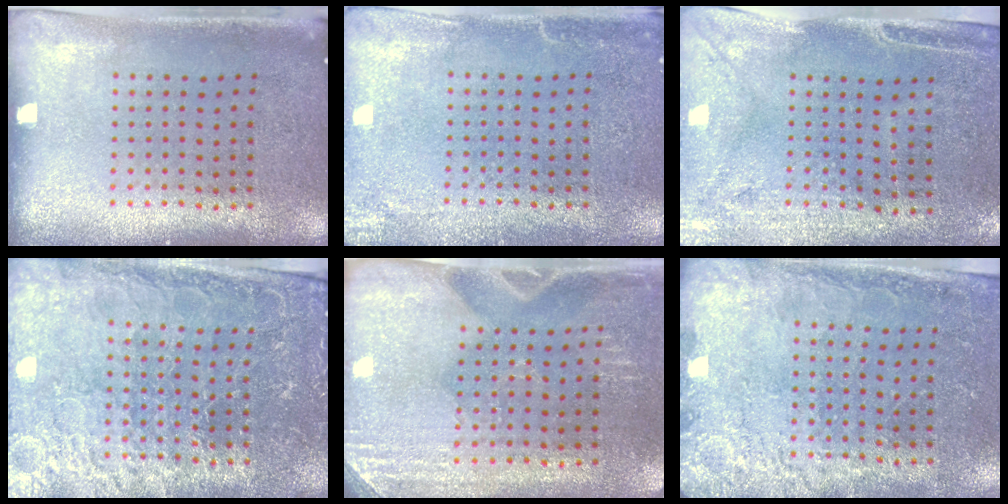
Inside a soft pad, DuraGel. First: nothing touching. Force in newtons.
{"total": 2.6, "press": 2.6, "slide": 0.3}
{"total": 2.9, "press": 2.5, "slide": 1.6}
{"total": 4.1, "press": 4.0, "slide": 1.0}
{"total": 3.0, "press": 2.8, "slide": 1.0}
{"total": 2.5, "press": 2.4, "slide": 0.8}